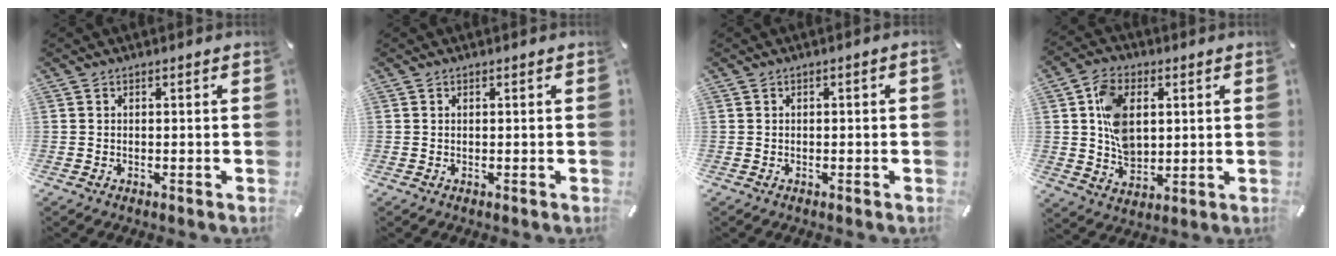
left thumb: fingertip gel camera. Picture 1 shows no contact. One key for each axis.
{"total": 0.0}
{"total": 0.8, "fx": -0.3, "fy": 0.3, "fz": 0.7, "tx": -0.012, "ty": 0.000, "tz": -0.005}
{"total": 11.2, "fx": 2.5, "fy": 8.0, "fz": 7.4, "tx": -0.149, "ty": 0.005, "tz": 0.046}